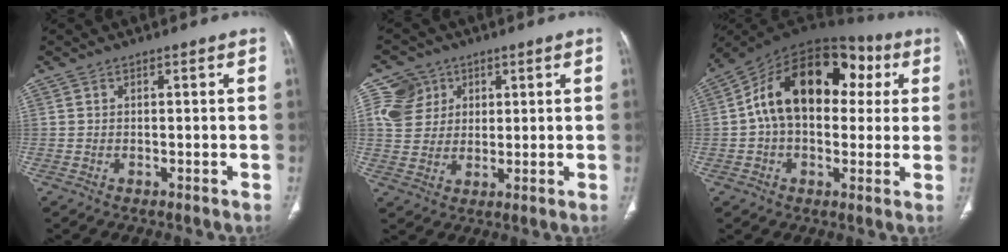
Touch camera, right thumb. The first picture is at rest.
{"total": 8.0, "force": [3.0, 7.1, 2.2], "torque": [-0.016, -0.003, 0.059]}
{"total": 21.2, "force": [3.9, 13.5, 15.8], "torque": [-0.228, 0.043, 0.050]}